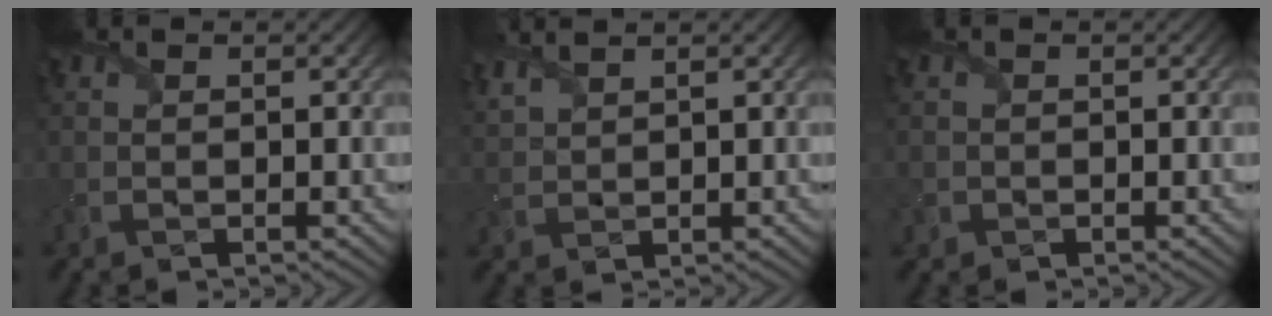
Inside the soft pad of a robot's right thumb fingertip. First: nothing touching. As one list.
[{"total": 2.7, "force": [2.4, 0.4, 1.1], "torque": [-0.037, 0.006, 0.053]}, {"total": 0.9, "force": [-0.2, 0.9, -0.1], "torque": [0.000, -0.005, -0.007]}]